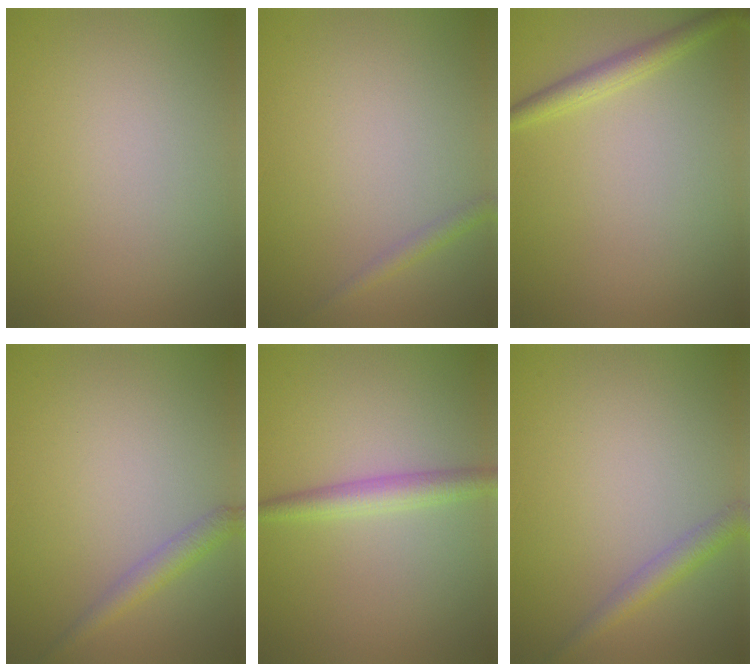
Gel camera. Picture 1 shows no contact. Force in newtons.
{"total": 1.1, "press": 1.1, "slide": 0.0}
{"total": 2.0, "press": 2.0, "slide": 0.1}
{"total": 1.9, "press": 1.9, "slide": 0.1}
{"total": 2.5, "press": 2.5, "slide": 0.1}
{"total": 2.1, "press": 2.1, "slide": 0.0}